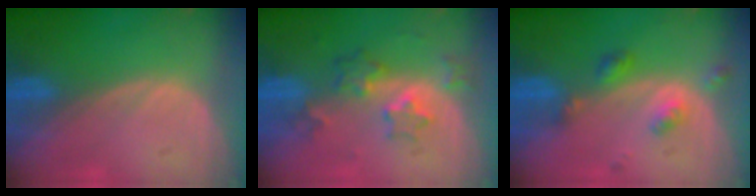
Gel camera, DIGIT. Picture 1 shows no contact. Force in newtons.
{"total": 6.2, "press": 5.4, "slide": 3.0}
{"total": 4.5, "press": 4.0, "slide": 1.9}